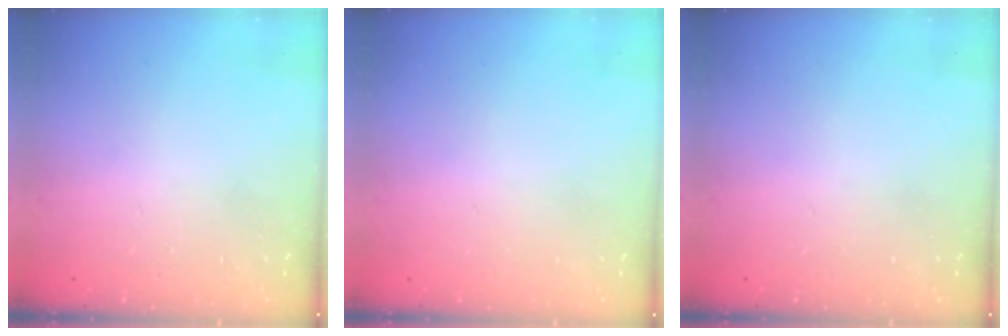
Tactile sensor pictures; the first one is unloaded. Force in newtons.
{"total": 0.6, "press": 0.6, "slide": 0.2}
{"total": 0.0}